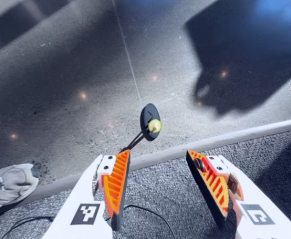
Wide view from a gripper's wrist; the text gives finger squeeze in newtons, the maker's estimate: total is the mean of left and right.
{"total": 0.0}